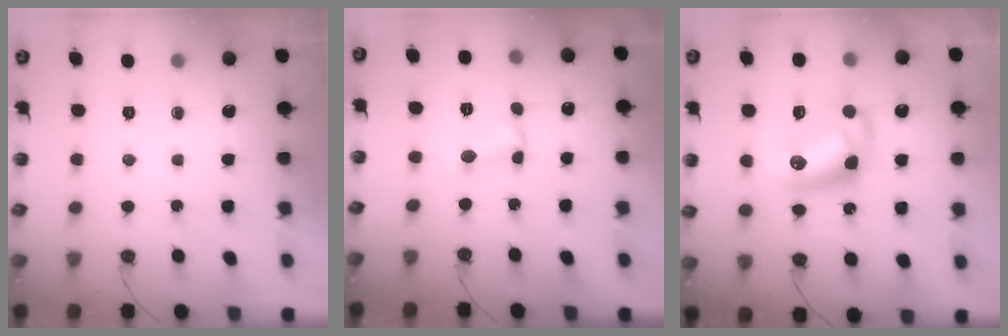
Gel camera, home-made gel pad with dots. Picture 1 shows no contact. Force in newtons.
{"total": 2.6, "press": 2.6, "slide": 0.3}
{"total": 11.1, "press": 11.0, "slide": 0.4}